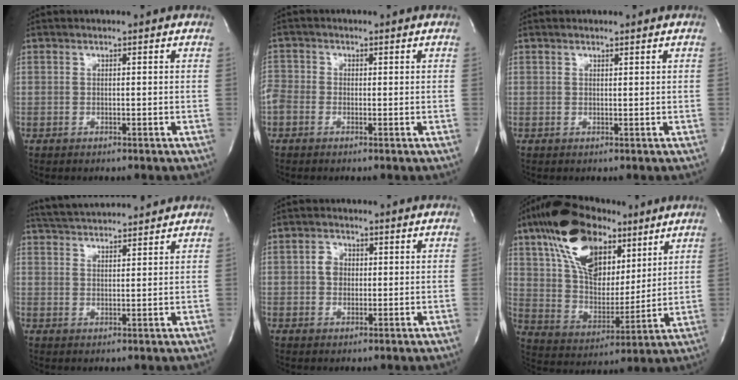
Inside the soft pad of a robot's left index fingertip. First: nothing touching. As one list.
[{"total": 3.6, "force": [-0.9, 3.1, 1.6], "torque": [-0.049, 0.010, -0.022]}, {"total": 0.6, "force": [0.4, 0.3, 0.2], "torque": [-0.007, -0.004, 0.007]}, {"total": 9.3, "force": [8.9, 0.7, 2.7], "torque": [-0.057, 0.023, 0.142]}, {"total": 3.1, "force": [0.2, 2.6, 1.6], "torque": [-0.029, 0.007, 0.003]}, {"total": 19.5, "force": [10.7, 10.5, 12.5], "torque": [-0.252, 0.033, 0.190]}]